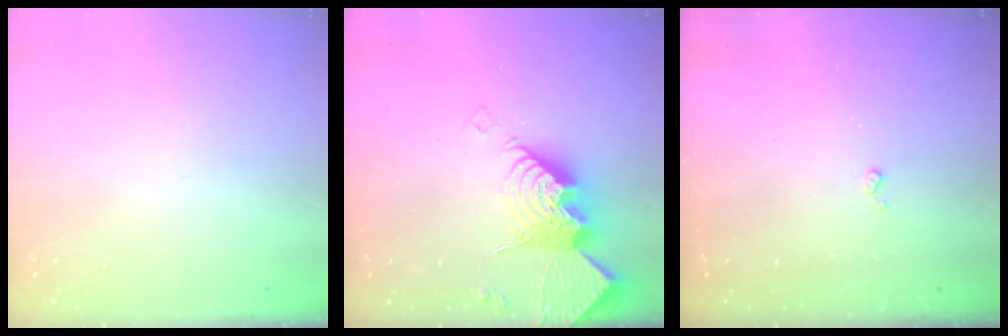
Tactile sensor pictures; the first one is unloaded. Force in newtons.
{"total": 14.9, "press": 14.8, "slide": 1.2}
{"total": 3.0, "press": 3.0, "slide": 0.5}